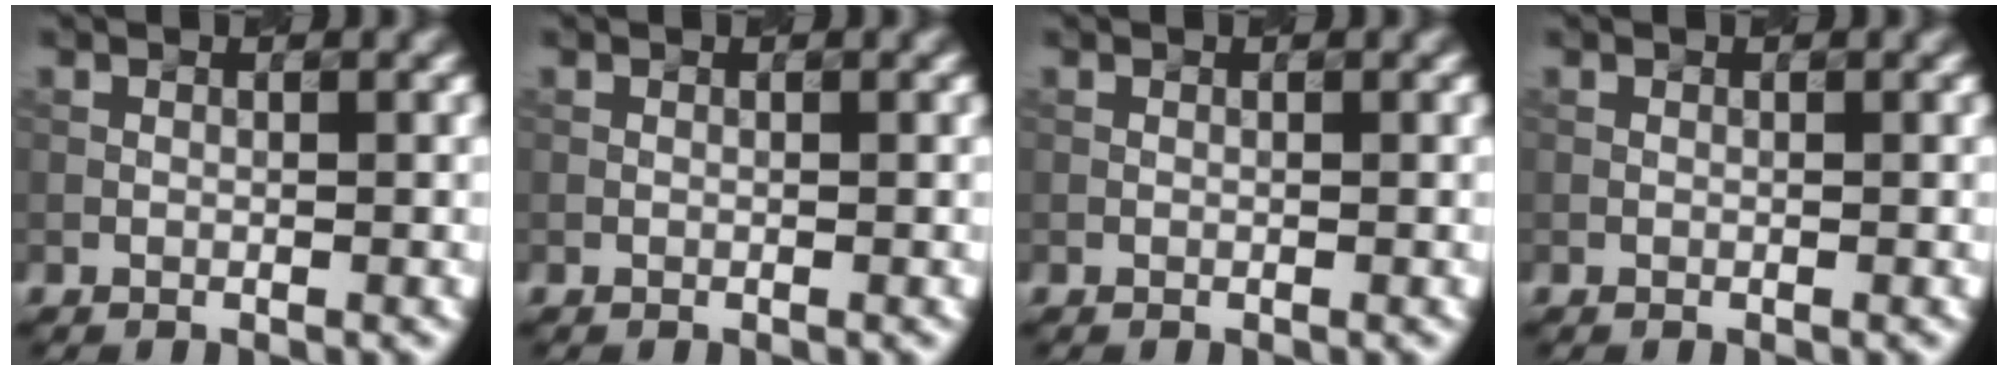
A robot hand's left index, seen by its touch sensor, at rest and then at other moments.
{"total": 0.0}
{"total": 0.0}
{"total": 0.0}